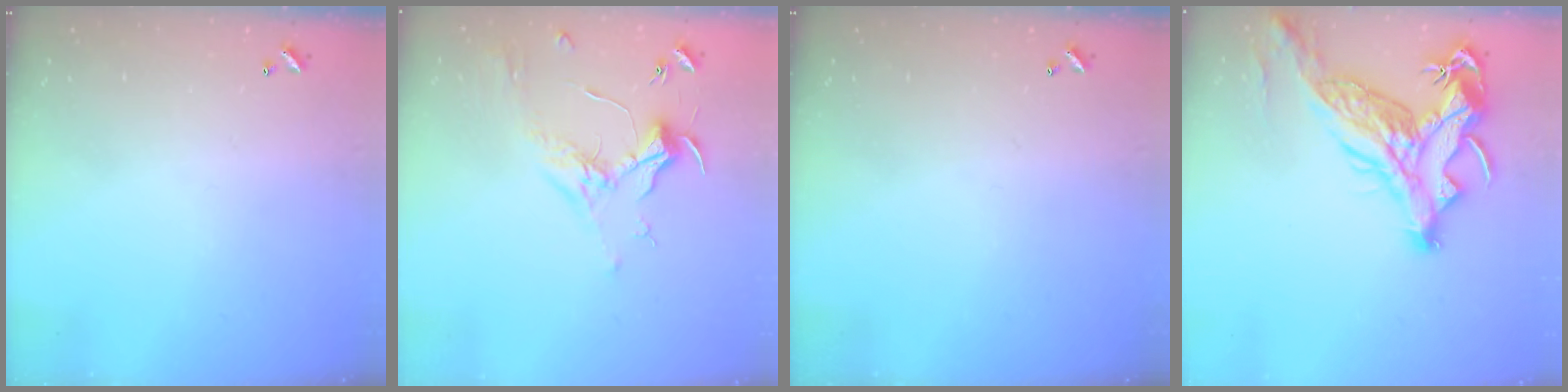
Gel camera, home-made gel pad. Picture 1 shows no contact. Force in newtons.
{"total": 2.0, "press": 1.8, "slide": 0.7}
{"total": 0.0}
{"total": 9.2, "press": 8.8, "slide": 2.6}